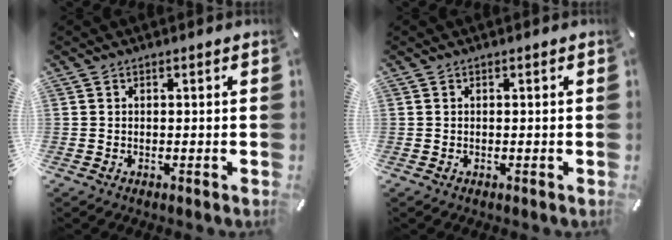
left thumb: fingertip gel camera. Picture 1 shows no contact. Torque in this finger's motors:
{"motor_torque": [-0.47, -0.21, 0.09, -0.01, 0.04]}